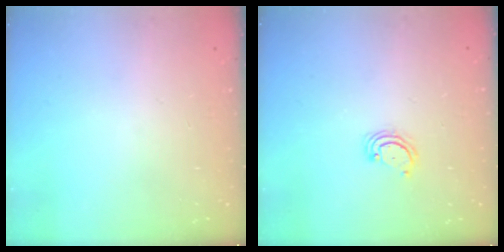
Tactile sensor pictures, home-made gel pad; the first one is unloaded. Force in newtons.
{"total": 2.9, "press": 2.9, "slide": 0.3}